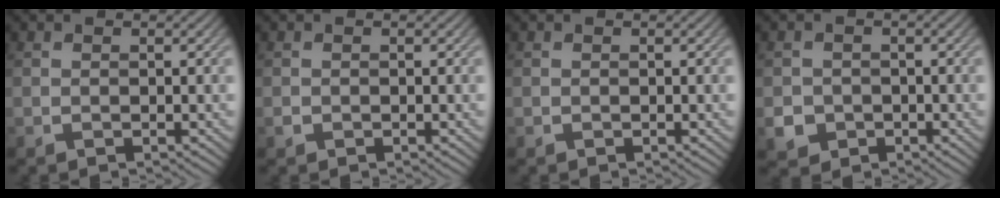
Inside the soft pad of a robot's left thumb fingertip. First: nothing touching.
{"total": 0.5, "force": [-0.3, 0.4, 0.1], "torque": [-0.003, -0.003, -0.006]}
{"total": 0.0}
{"total": 3.5, "force": [-1.3, 3.1, 0.9], "torque": [-0.020, -0.009, -0.029]}